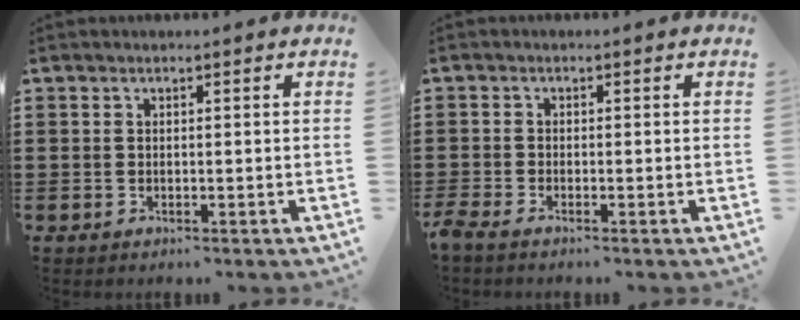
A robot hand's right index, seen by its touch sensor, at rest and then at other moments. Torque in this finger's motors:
{"motor_torque": [1.17, 0.97, 0.09, 0.00]}